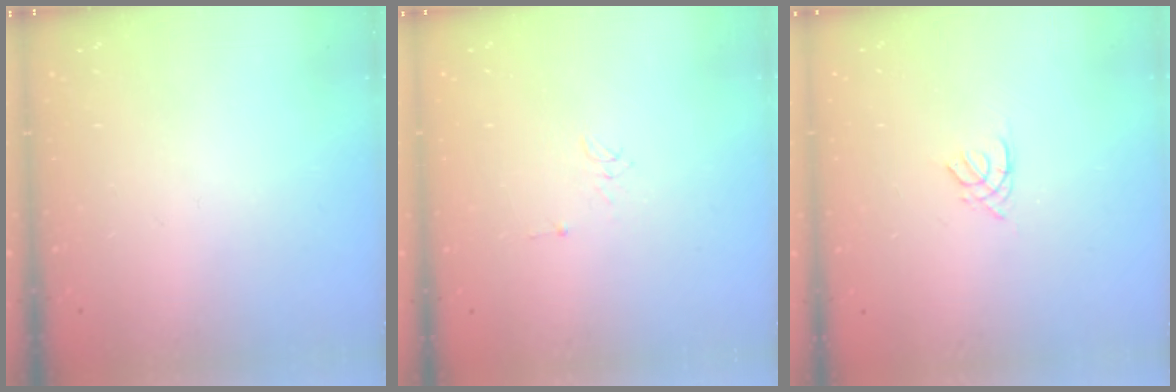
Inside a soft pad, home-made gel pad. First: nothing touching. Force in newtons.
{"total": 6.3, "press": 6.3, "slide": 0.7}
{"total": 1.4, "press": 1.4, "slide": 0.4}